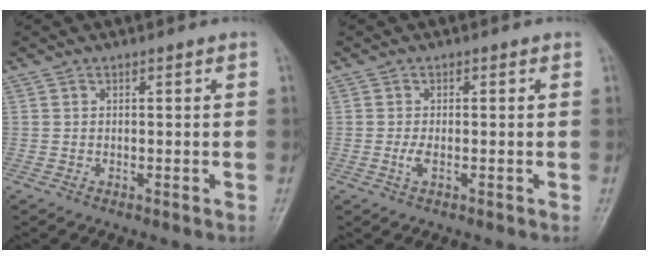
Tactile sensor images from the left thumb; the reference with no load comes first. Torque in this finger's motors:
{"motor_torque": [-0.06, 0.09, 0.09, 0.00, 0.01]}